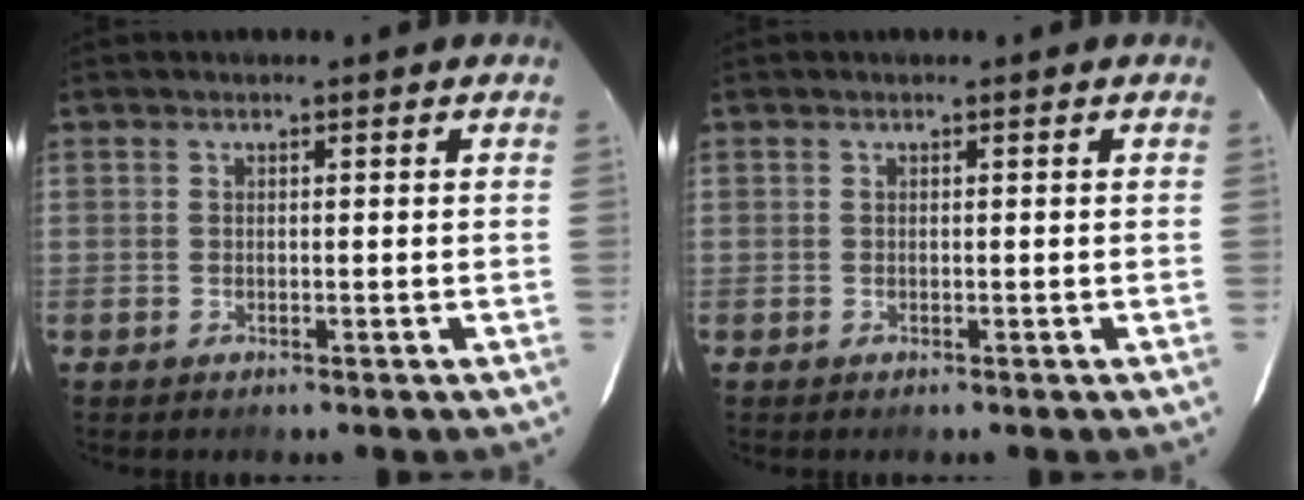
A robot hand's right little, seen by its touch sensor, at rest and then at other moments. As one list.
[{"total": 0.0}]